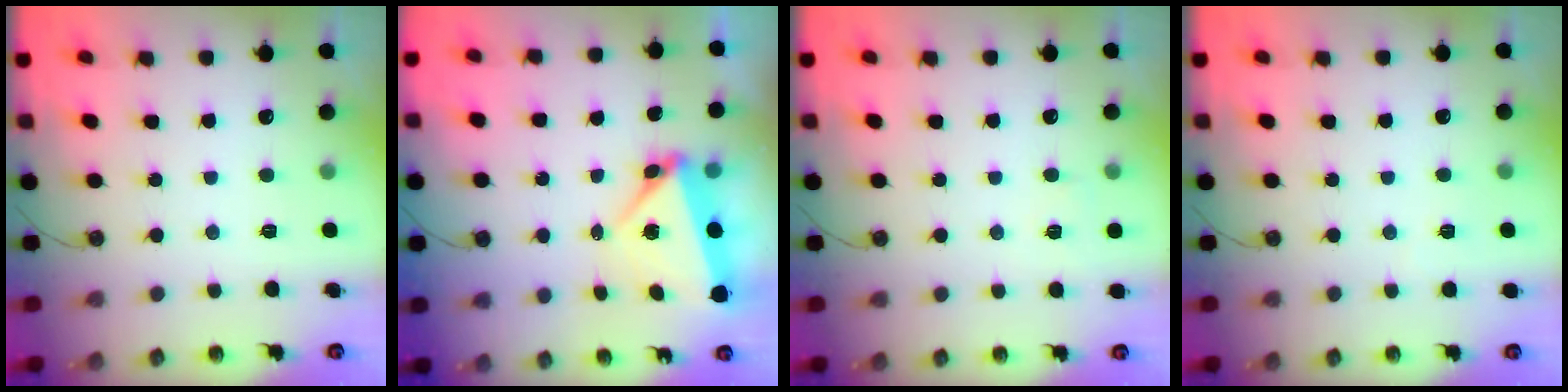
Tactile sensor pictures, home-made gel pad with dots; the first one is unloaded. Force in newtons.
{"total": 5.6, "press": 5.1, "slide": 2.2}
{"total": 3.4, "press": 2.6, "slide": 2.2}
{"total": 1.5, "press": 1.5, "slide": 0.2}